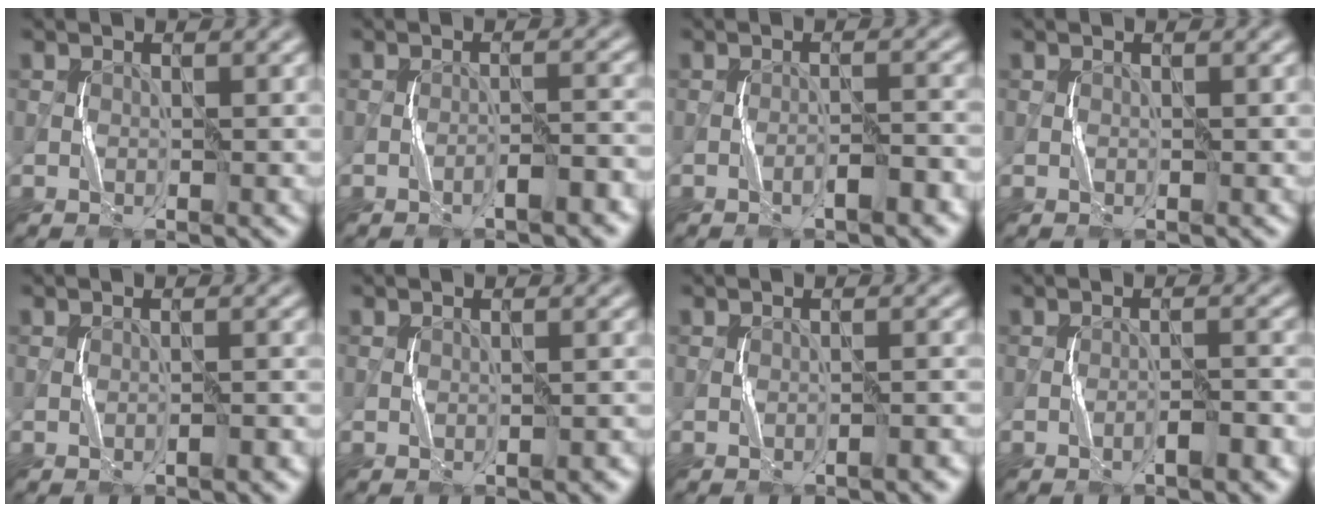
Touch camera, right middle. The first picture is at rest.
{"total": 2.3, "force": [-1.5, 0.3, 1.7], "torque": [-0.025, 0.011, -0.026]}
{"total": 2.4, "force": [-1.5, 0.4, 1.9], "torque": [-0.032, 0.011, -0.025]}
{"total": 0.0}
{"total": 0.9, "force": [-0.7, 0.1, 0.6], "torque": [-0.009, 0.006, -0.010]}
{"total": 0.7, "force": [-0.6, 0.1, 0.4], "torque": [-0.007, 0.006, -0.006]}
{"total": 1.2, "force": [-0.9, 0.1, 0.7], "torque": [-0.009, 0.008, -0.014]}
{"total": 2.1, "force": [-1.3, 0.3, 1.5], "torque": [-0.024, 0.010, -0.023]}